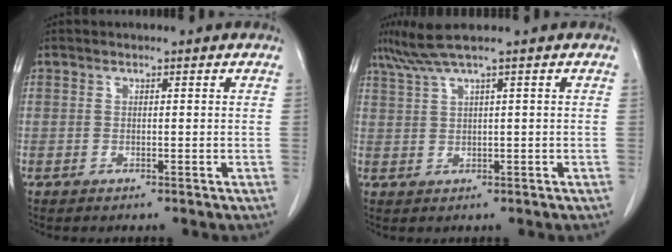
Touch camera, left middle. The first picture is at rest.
{"total": 3.4, "force": [2.5, -1.1, 2.0], "torque": [-0.054, 0.015, 0.058]}